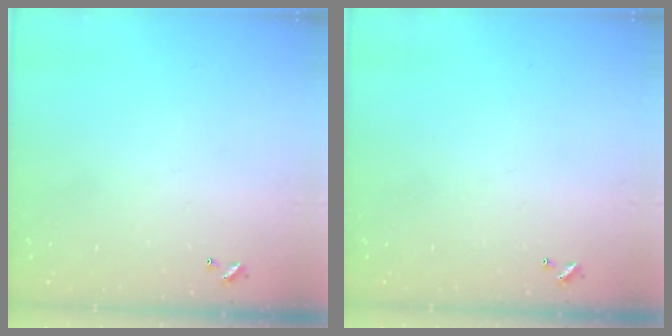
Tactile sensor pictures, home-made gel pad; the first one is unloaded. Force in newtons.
{"total": 0.0}